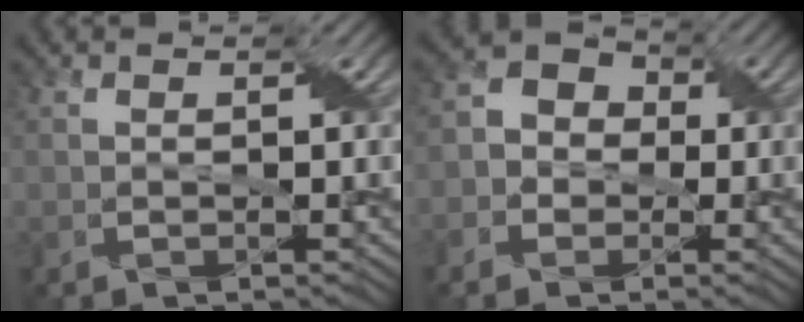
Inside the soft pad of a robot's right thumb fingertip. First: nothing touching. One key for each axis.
{"total": 4.6, "fx": -1.0, "fy": 4.0, "fz": 1.9, "tx": -0.039, "ty": 0.008, "tz": -0.029}